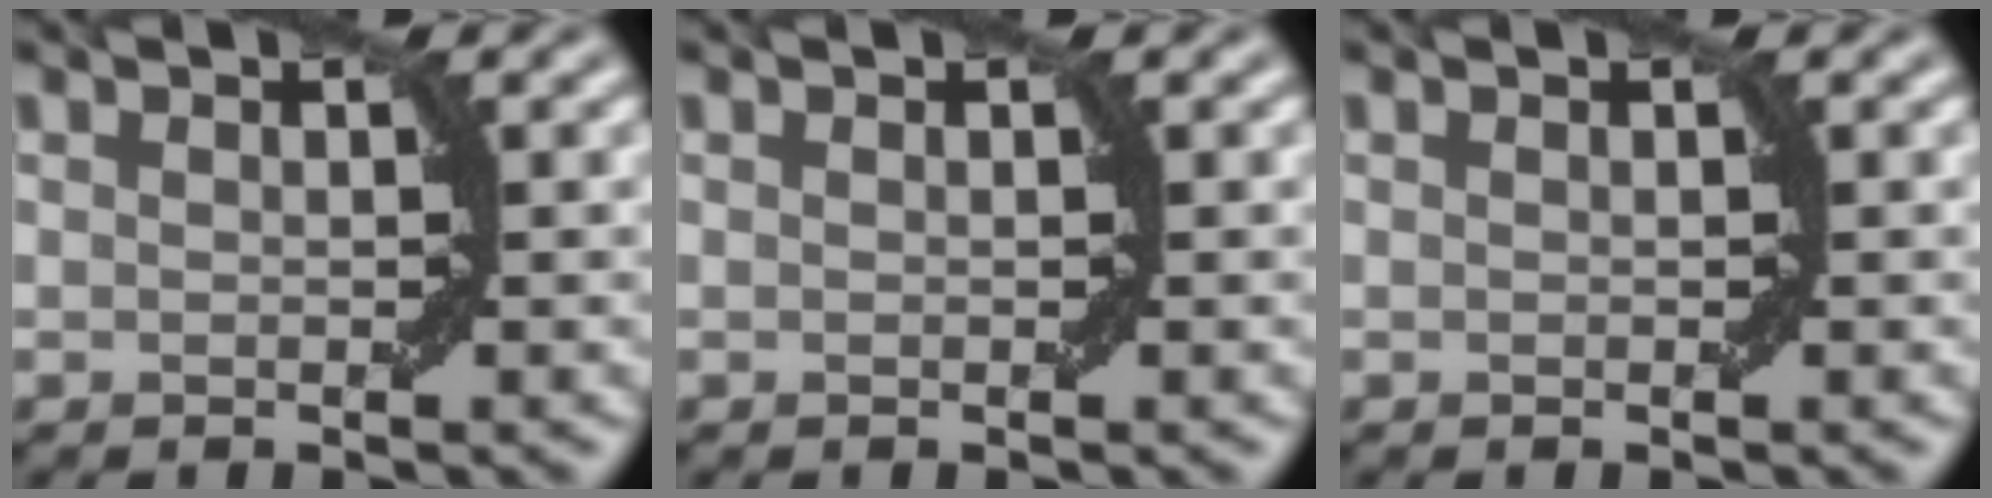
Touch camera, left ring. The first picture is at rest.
{"total": 0.0}
{"total": 0.0}